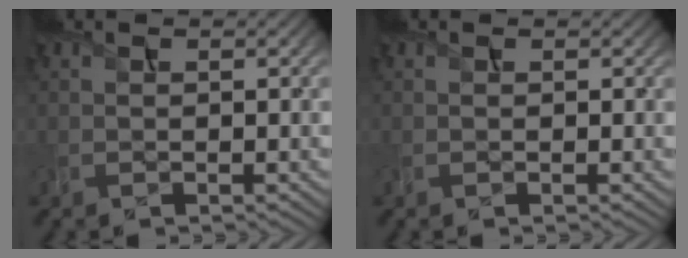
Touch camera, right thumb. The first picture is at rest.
{"total": 0.0}